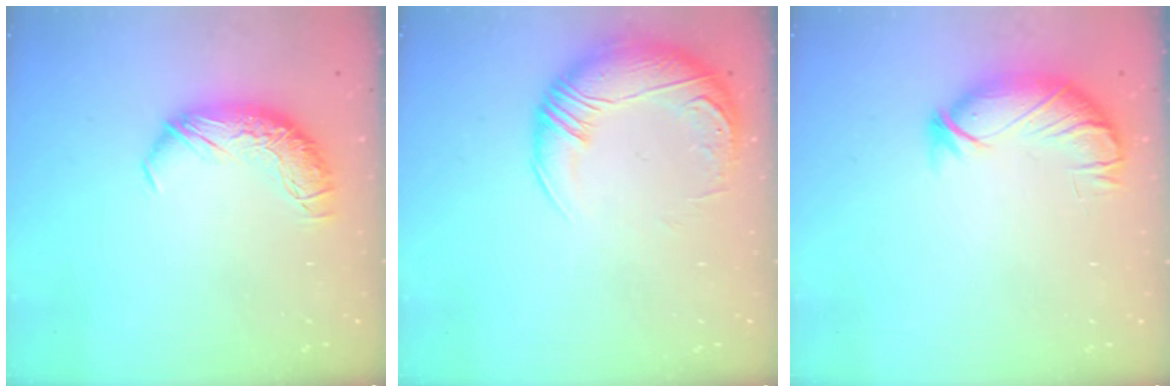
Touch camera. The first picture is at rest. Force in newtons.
{"total": 3.0, "press": 0.1, "slide": 3.0}
{"total": 3.7, "press": 3.2, "slide": 1.9}